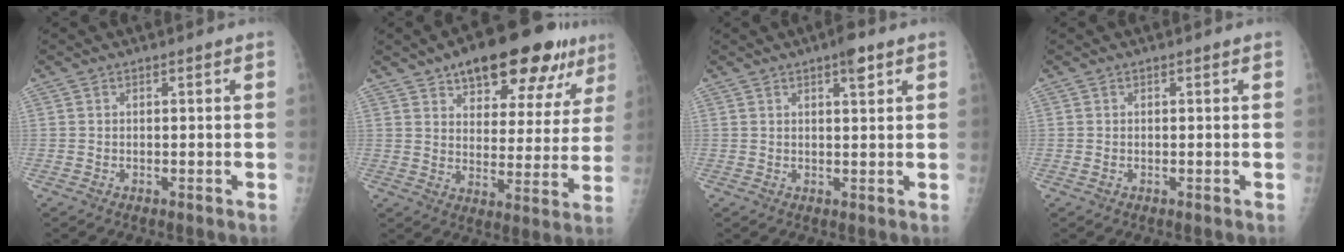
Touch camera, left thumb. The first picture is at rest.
{"total": 20.0, "force": [12.6, 8.8, 12.8], "torque": [-0.129, -0.028, 0.180]}
{"total": 3.5, "force": [2.0, 0.9, 2.7], "torque": [-0.034, -0.008, 0.027]}
{"total": 0.6, "force": [0.1, 0.4, 0.5], "torque": [-0.009, 0.002, 0.004]}